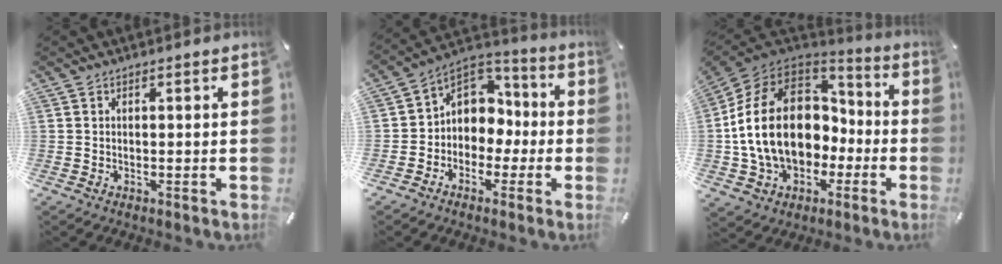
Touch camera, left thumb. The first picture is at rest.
{"total": 8.5, "force": [-0.1, 8.1, 2.5], "torque": [-0.049, -0.004, 0.002]}
{"total": 20.6, "force": [-0.6, 15.6, 13.4], "torque": [-0.294, 0.013, -0.007]}